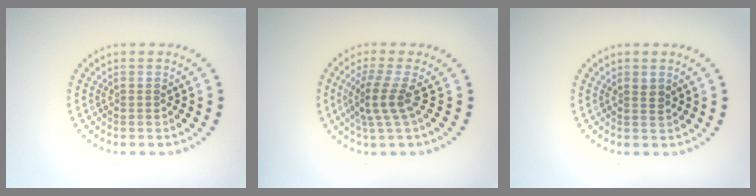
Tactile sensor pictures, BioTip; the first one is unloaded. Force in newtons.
{"total": 2.9, "press": 2.0, "slide": 2.1}
{"total": 1.0, "press": 0.8, "slide": 0.5}